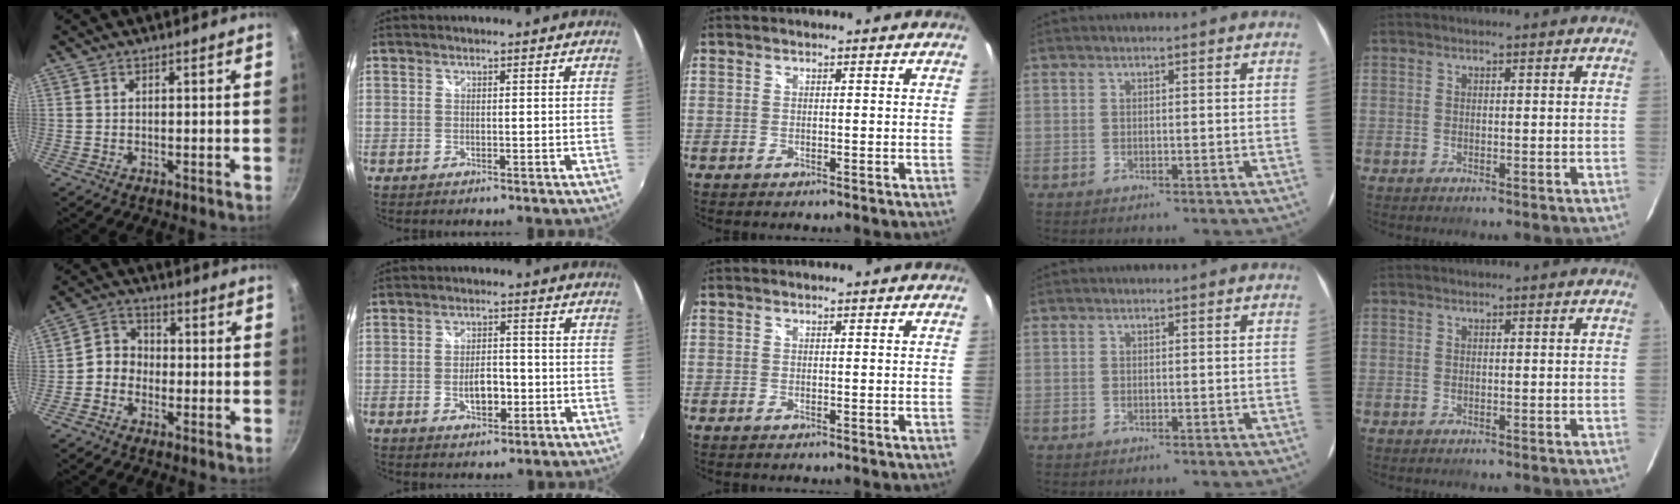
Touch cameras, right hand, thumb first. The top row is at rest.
{"thumb": {"total": 5.2, "force": [-1.5, 4.5, 2.2], "torque": [-0.009, 0.023, -0.044]}, "index": {"total": 5.0, "force": [-1.3, 2.8, 4.0], "torque": [-0.075, -0.002, -0.018]}}